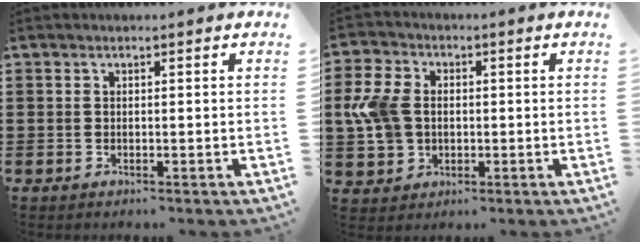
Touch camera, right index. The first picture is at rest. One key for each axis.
{"total": 8.3, "fx": 0.3, "fy": 6.2, "fz": 5.5, "tx": -0.163, "ty": 0.006, "tz": -0.003}